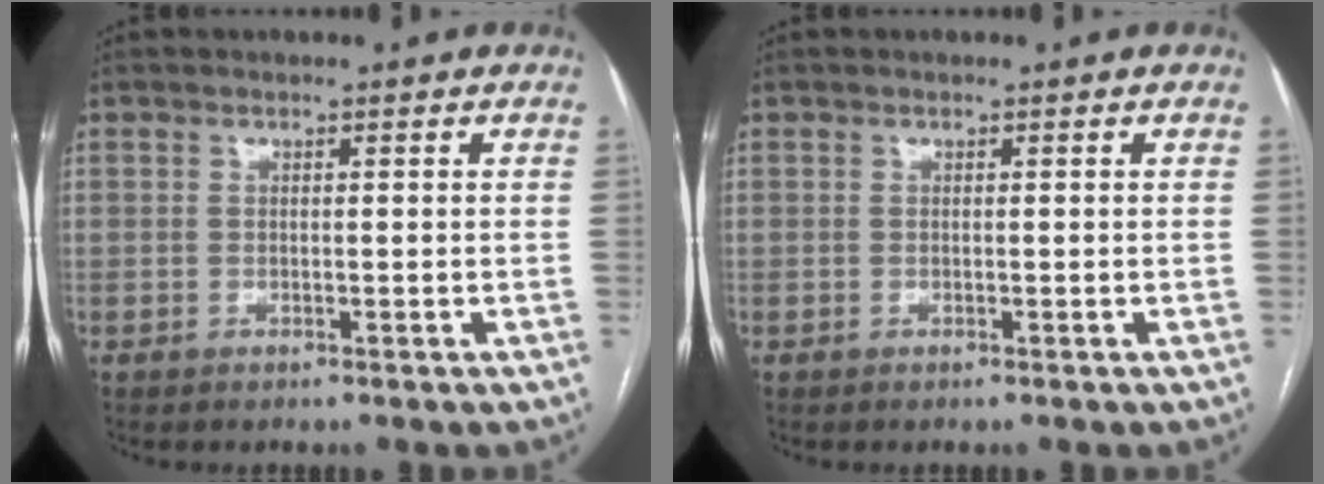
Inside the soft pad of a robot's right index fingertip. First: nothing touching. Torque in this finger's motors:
{"motor_torque": [0.00, 0.01, 0.00, 0.00]}